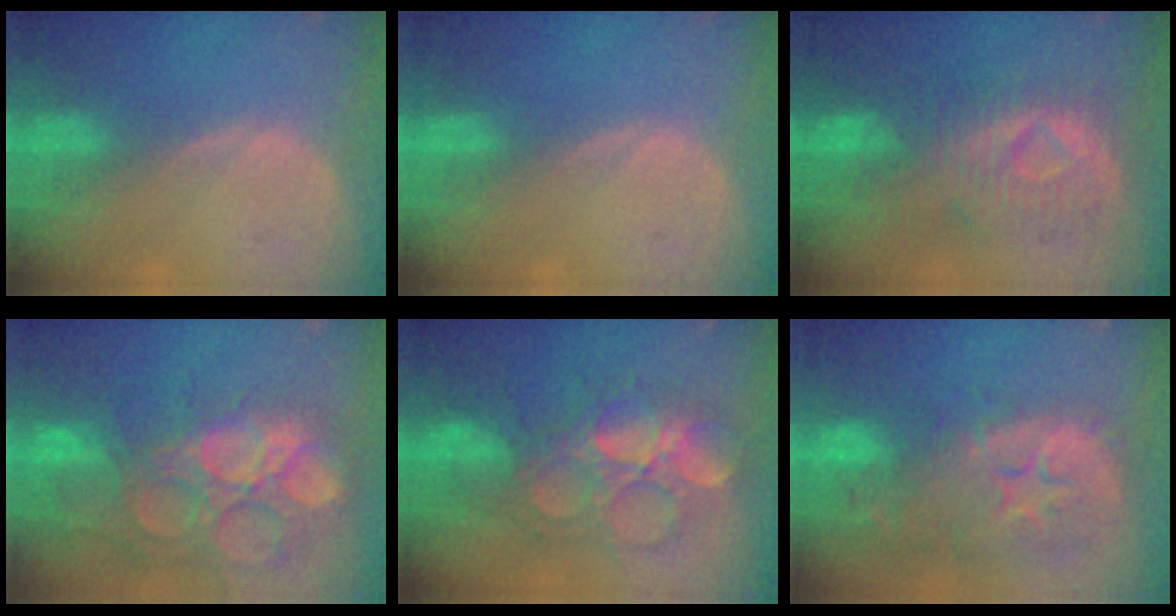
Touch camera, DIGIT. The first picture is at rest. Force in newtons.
{"total": 0.0}
{"total": 9.4, "press": 9.0, "slide": 2.4}
{"total": 15.8, "press": 13.1, "slide": 9.0}
{"total": 10.2, "press": 10.1, "slide": 0.7}
{"total": 14.0, "press": 11.3, "slide": 8.2}